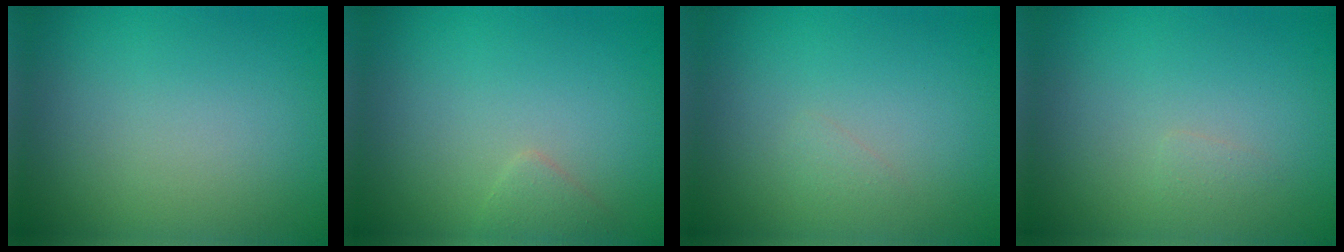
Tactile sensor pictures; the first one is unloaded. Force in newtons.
{"total": 1.1, "press": 1.1, "slide": 0.1}
{"total": 0.6, "press": 0.6, "slide": 0.0}
{"total": 0.6, "press": 0.6, "slide": 0.0}